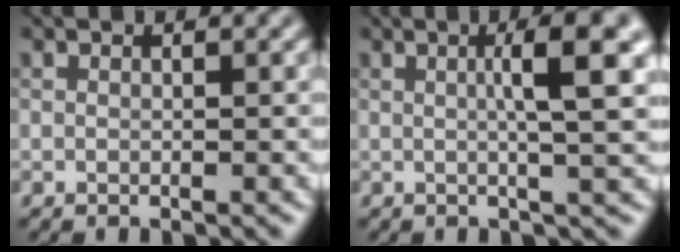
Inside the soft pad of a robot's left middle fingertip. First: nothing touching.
{"total": 5.3, "force": [1.0, 0.7, 5.2], "torque": [-0.075, 0.011, 0.013]}